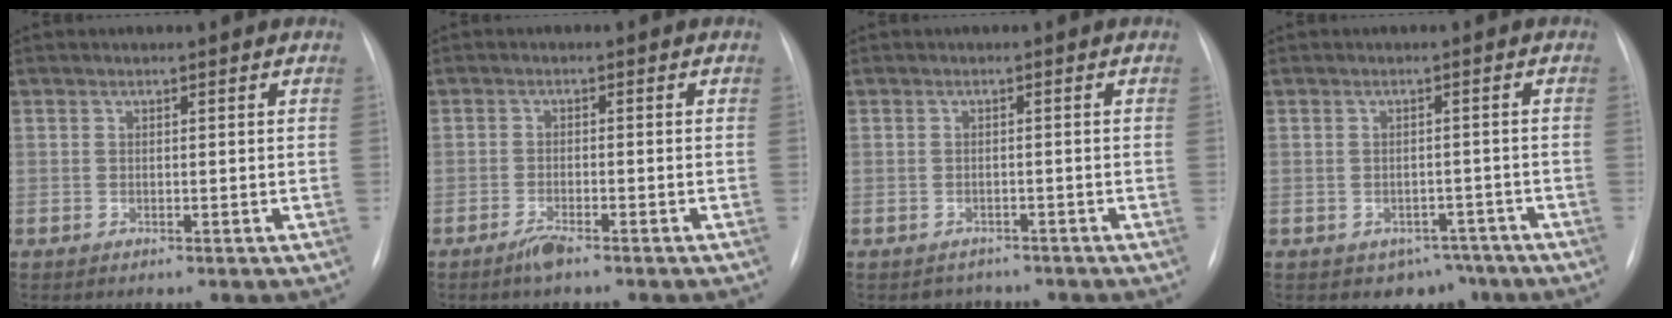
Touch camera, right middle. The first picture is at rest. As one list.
[{"total": 2.5, "force": [-2.1, 0.2, 1.4], "torque": [-0.029, -0.003, -0.036]}, {"total": 2.5, "force": [-2.1, 1.4, -0.4], "torque": [0.000, 0.006, -0.029]}, {"total": 4.6, "force": [-3.3, 3.1, 0.7], "torque": [0.007, 0.014, -0.039]}]